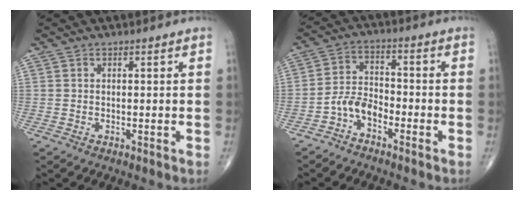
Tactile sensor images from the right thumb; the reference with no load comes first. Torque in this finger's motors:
{"motor_torque": [1.40, 1.16, 0.40, -0.51, 0.00]}